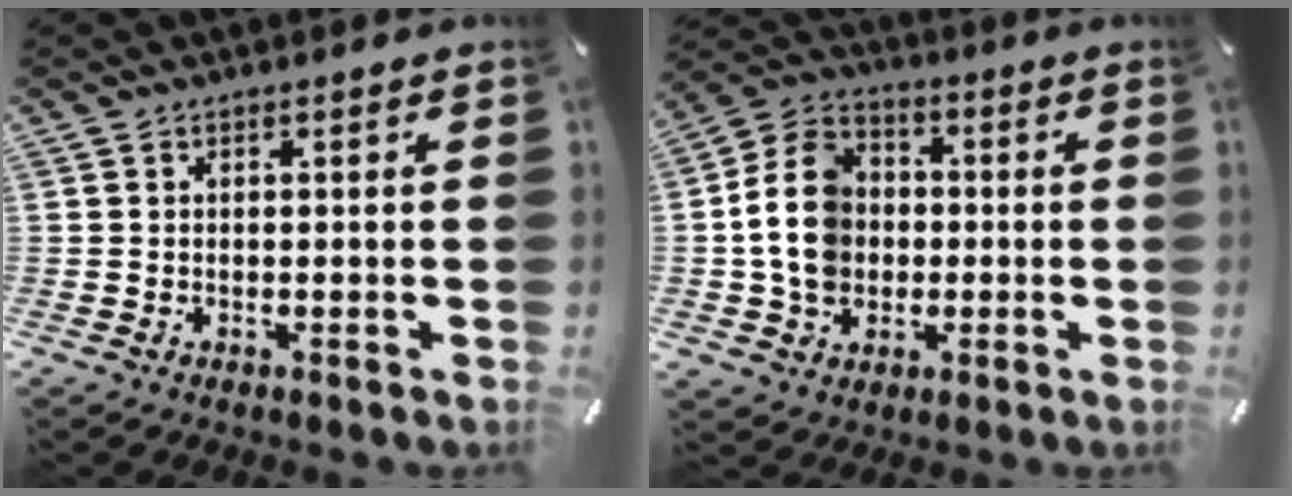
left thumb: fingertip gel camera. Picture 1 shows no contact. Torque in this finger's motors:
{"motor_torque": [1.79, 2.23, 0.78, -0.45, 0.44]}